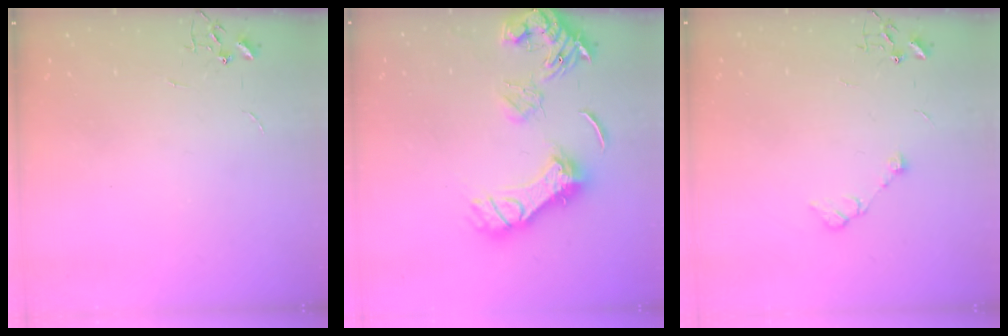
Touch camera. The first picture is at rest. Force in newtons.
{"total": 17.1, "press": 17.0, "slide": 2.4}
{"total": 8.1, "press": 8.1, "slide": 0.9}